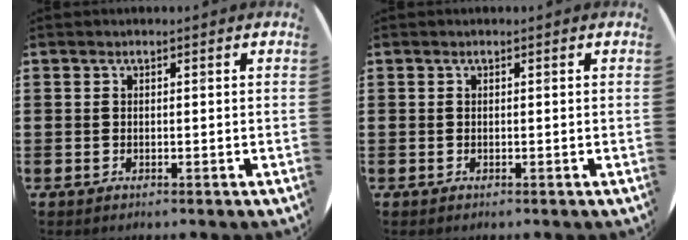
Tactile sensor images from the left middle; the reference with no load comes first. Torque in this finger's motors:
{"motor_torque": [-0.17, 0.04, 0.03, -0.01]}